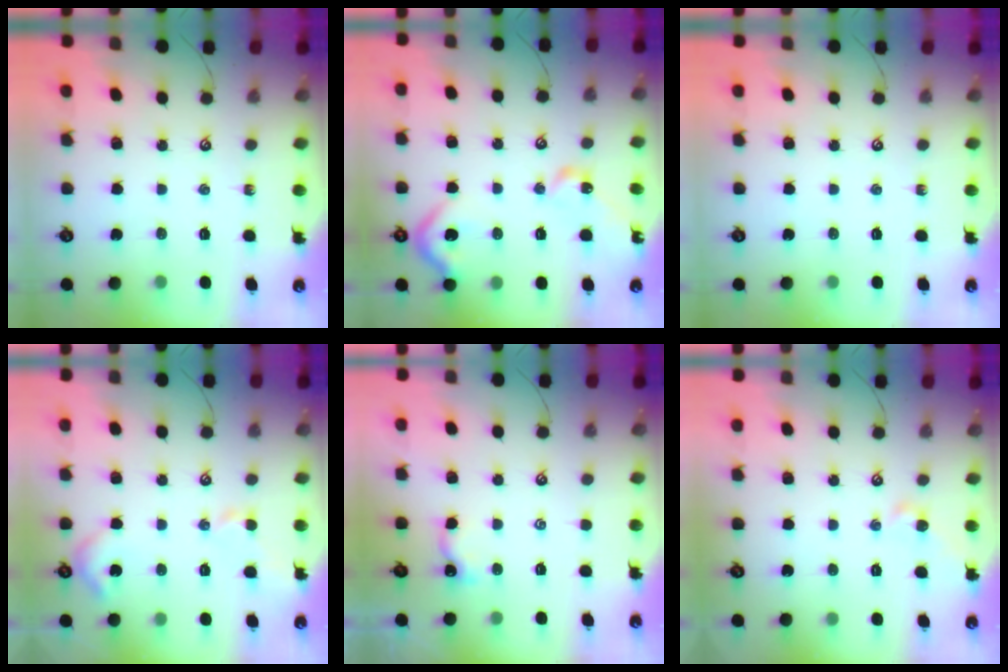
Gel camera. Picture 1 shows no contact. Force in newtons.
{"total": 11.6, "press": 11.5, "slide": 1.2}
{"total": 0.0}
{"total": 4.4, "press": 4.4, "slide": 0.8}
{"total": 1.3, "press": 1.3, "slide": 0.3}
{"total": 2.5, "press": 2.5, "slide": 0.4}